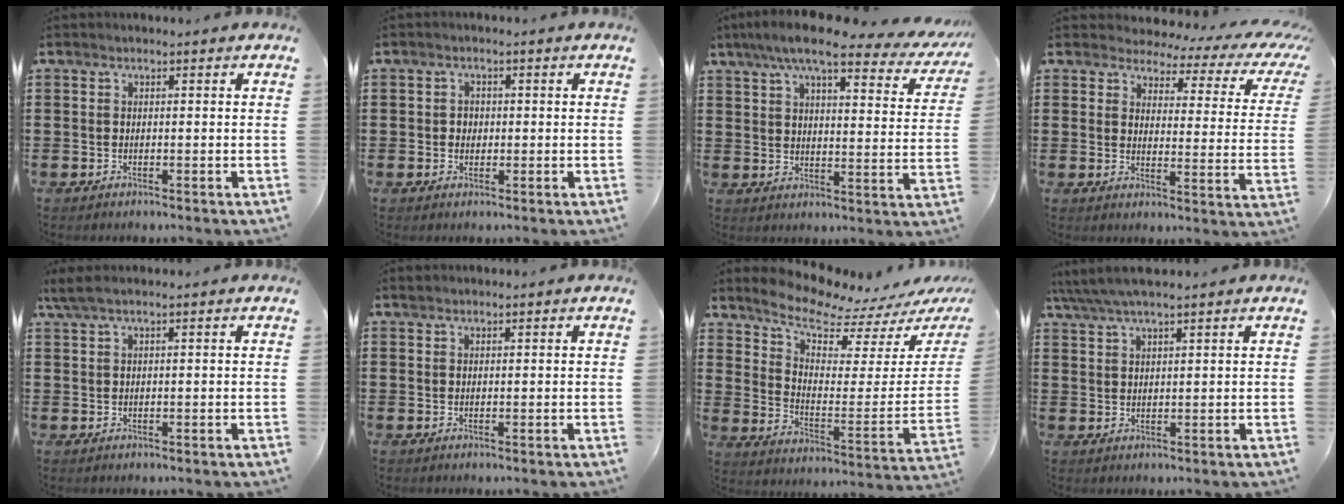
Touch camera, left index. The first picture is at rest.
{"total": 1.5, "force": [0.1, 1.3, 0.6], "torque": [-0.015, 0.007, 0.000]}
{"total": 9.7, "force": [7.7, 1.4, 5.8], "torque": [-0.120, -0.032, 0.130]}
{"total": 3.3, "force": [2.5, 1.4, 1.6], "torque": [-0.041, -0.015, 0.033]}
{"total": 1.6, "force": [0.8, 0.1, 1.4], "torque": [-0.028, 0.000, 0.014]}
{"total": 0.5, "force": [0.4, 0.3, 0.0], "torque": [-0.002, 0.003, 0.009]}
{"total": 8.1, "force": [7.5, 1.9, 2.4], "torque": [-0.073, -0.065, 0.130]}
{"total": 3.8, "force": [3.2, 0.4, 2.1], "torque": [-0.049, -0.002, 0.059]}